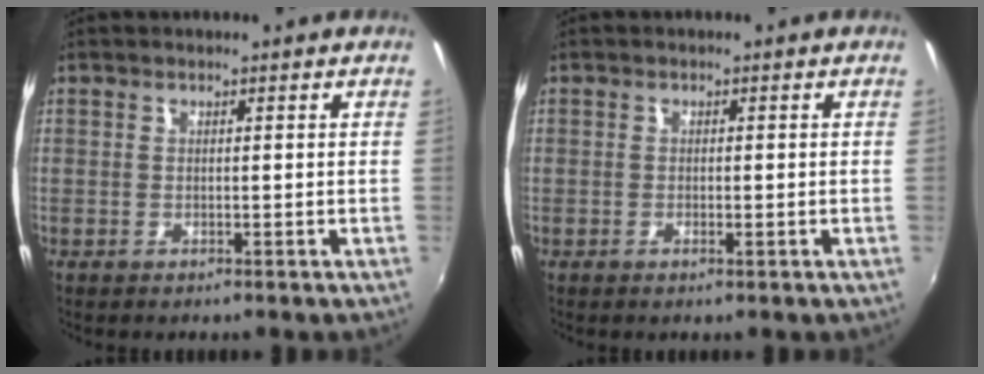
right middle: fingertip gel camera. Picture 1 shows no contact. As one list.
[{"total": 0.6, "force": [-0.2, -0.4, 0.4], "torque": [-0.008, -0.001, -0.004]}]